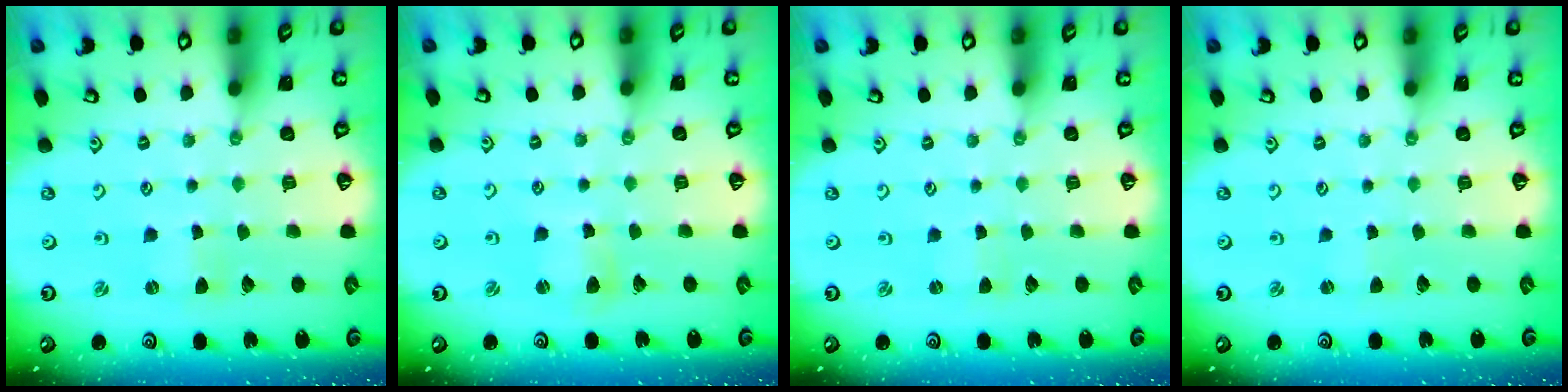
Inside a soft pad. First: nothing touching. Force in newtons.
{"total": 3.1, "press": 3.1, "slide": 0.3}
{"total": 0.0}
{"total": 1.0, "press": 1.0, "slide": 0.2}